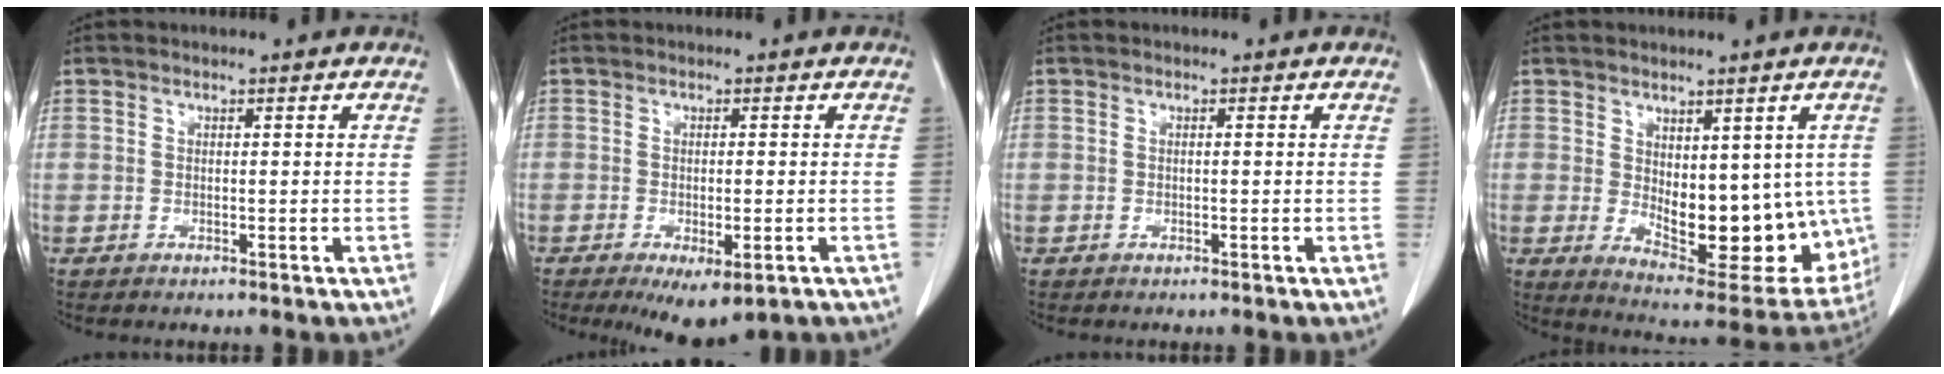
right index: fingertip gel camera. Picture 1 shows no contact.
{"total": 6.0, "force": [-3.2, 2.0, 4.7], "torque": [-0.065, -0.015, -0.039]}
{"total": 0.0}
{"total": 15.8, "force": [-0.6, 7.8, 13.7], "torque": [-0.176, -0.016, 0.016]}